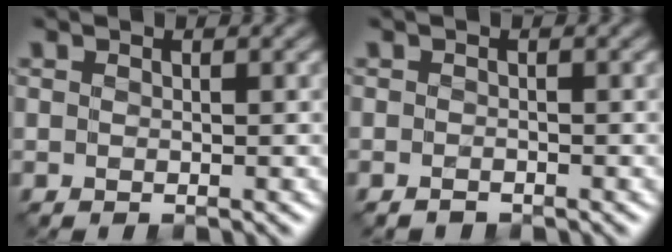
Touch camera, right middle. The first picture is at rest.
{"total": 0.7, "force": [-0.6, 0.3, 0.2], "torque": [-0.004, -0.003, -0.009]}